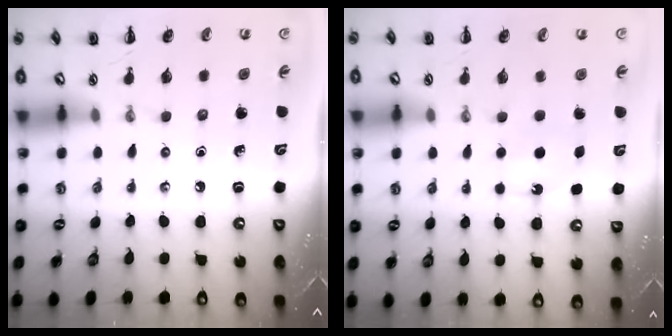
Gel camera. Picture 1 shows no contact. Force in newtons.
{"total": 5.6, "press": 5.5, "slide": 1.4}